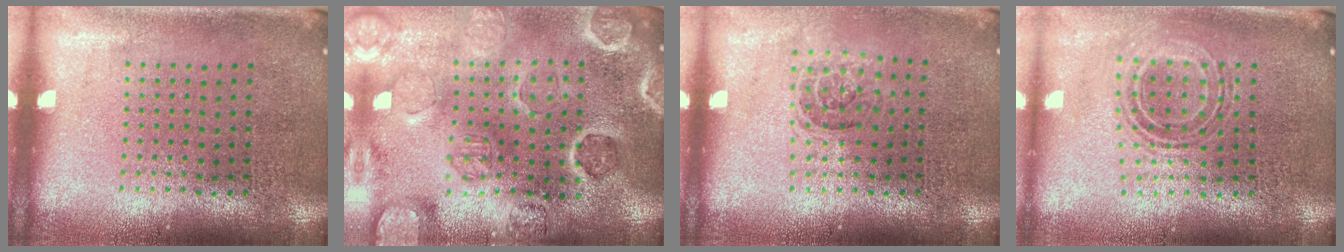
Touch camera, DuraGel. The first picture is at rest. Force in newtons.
{"total": 2.7, "press": 2.7, "slide": 0.2}
{"total": 1.2, "press": 1.0, "slide": 0.7}
{"total": 0.7, "press": 0.7, "slide": 0.2}